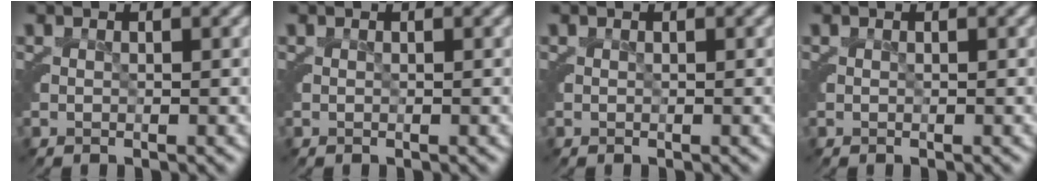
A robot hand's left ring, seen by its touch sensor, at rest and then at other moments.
{"total": 0.0}
{"total": 0.0}
{"total": 0.0}